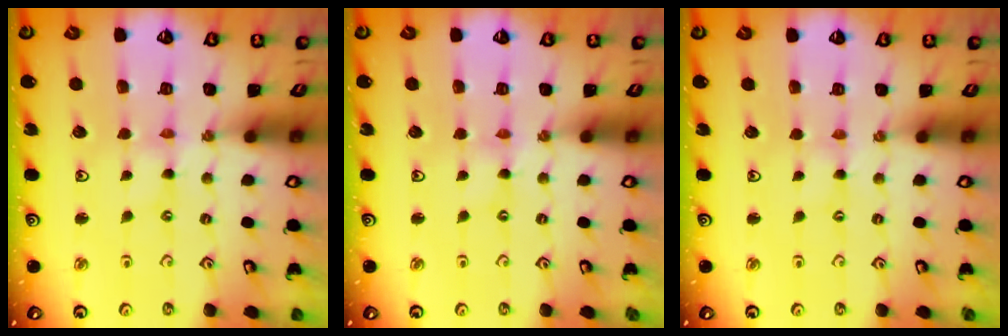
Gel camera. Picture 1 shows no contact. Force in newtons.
{"total": 0.0}
{"total": 0.0}